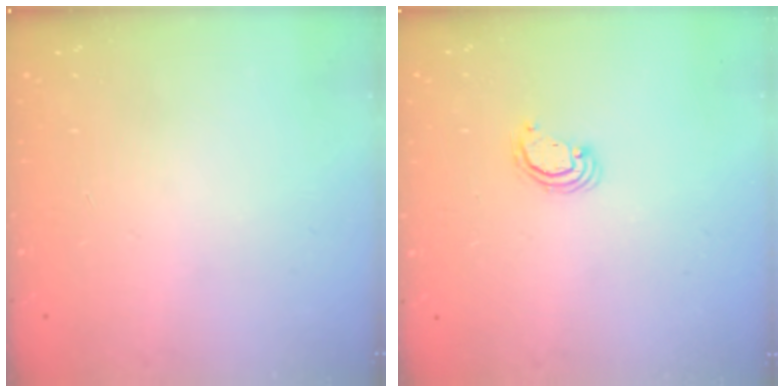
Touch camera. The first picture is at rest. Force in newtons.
{"total": 2.4, "press": 2.4, "slide": 0.3}